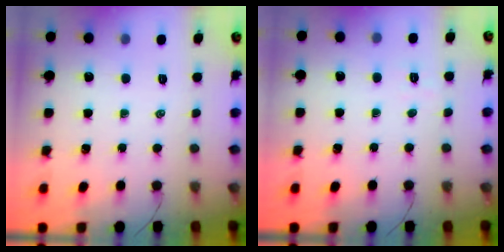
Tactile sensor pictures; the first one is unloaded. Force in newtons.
{"total": 2.8, "press": 2.7, "slide": 0.8}